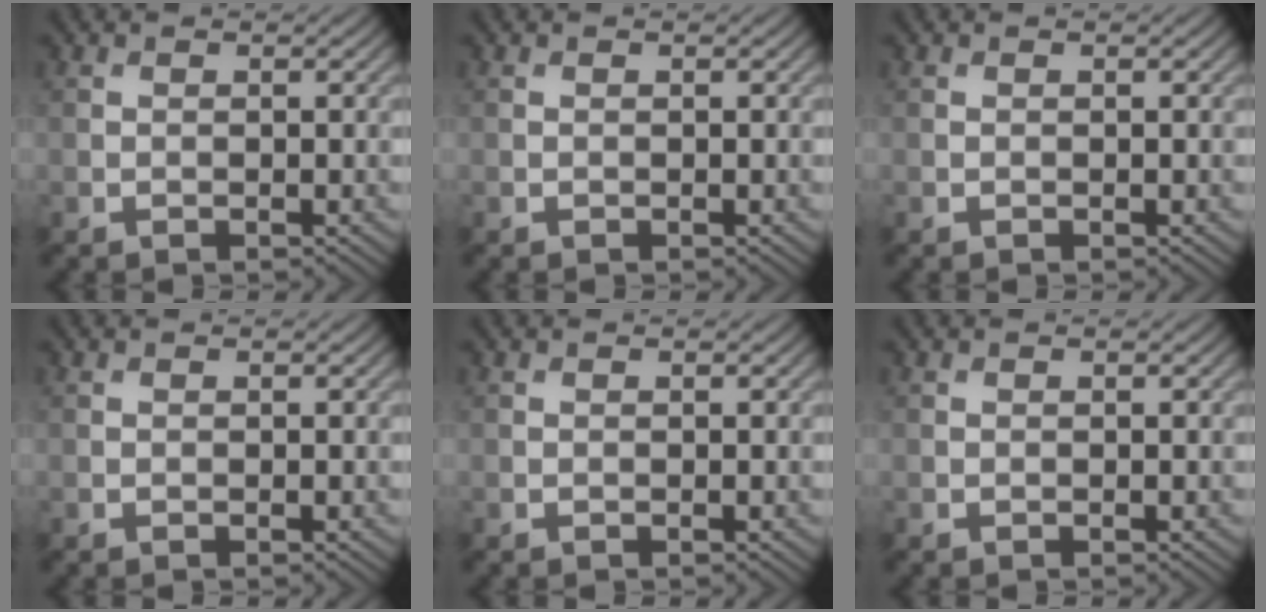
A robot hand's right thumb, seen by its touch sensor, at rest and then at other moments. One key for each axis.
{"total": 0.0}
{"total": 0.0}
{"total": 0.0}
{"total": 0.0}
{"total": 0.0}